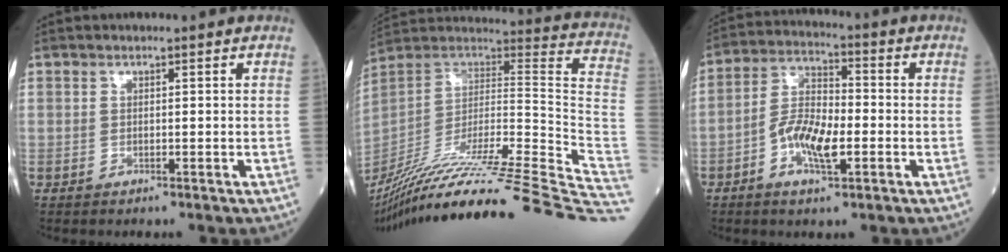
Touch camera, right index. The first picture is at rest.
{"total": 39.9, "force": [-32.8, -2.5, 22.7], "torque": [-0.212, -0.061, -0.479]}
{"total": 8.3, "force": [-2.7, 2.9, 7.3], "torque": [-0.152, 0.005, -0.054]}